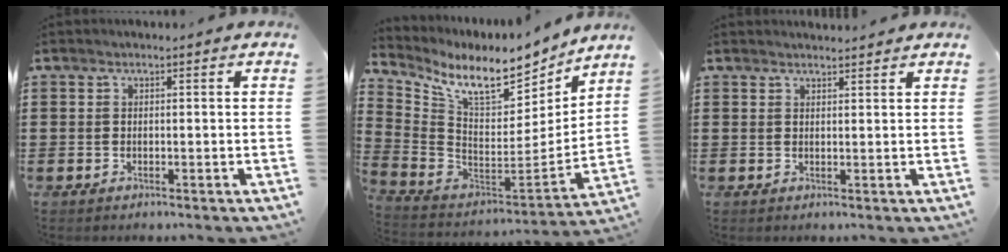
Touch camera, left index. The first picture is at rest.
{"total": 9.4, "force": [7.2, 2.6, 5.5], "torque": [-0.125, -0.059, 0.120]}
{"total": 1.5, "force": [1.5, 0.1, 0.1], "torque": [-0.006, 0.001, 0.029]}